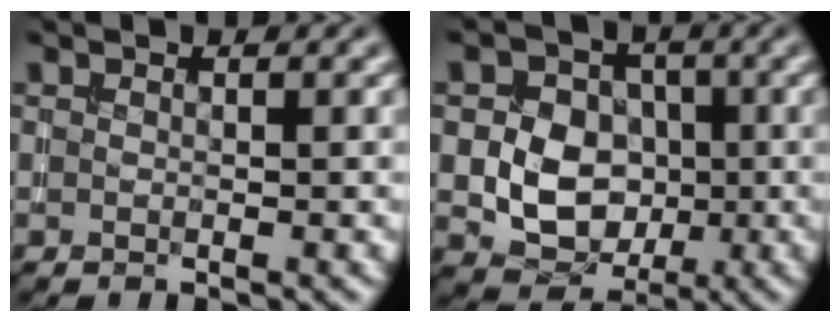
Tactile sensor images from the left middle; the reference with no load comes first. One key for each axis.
{"total": 6.6, "fx": -0.7, "fy": 5.5, "fz": 3.7, "tx": -0.046, "ty": -0.003, "tz": -0.024}